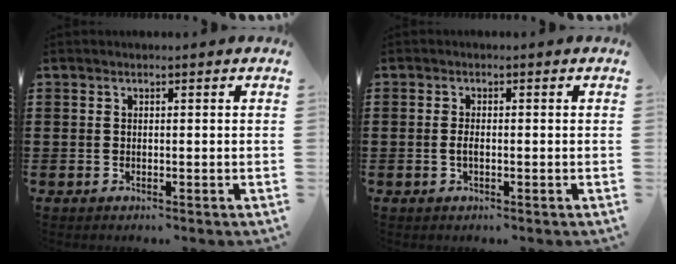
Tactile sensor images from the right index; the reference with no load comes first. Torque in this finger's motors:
{"motor_torque": [0.75, 0.74, 0.24, 0.06]}